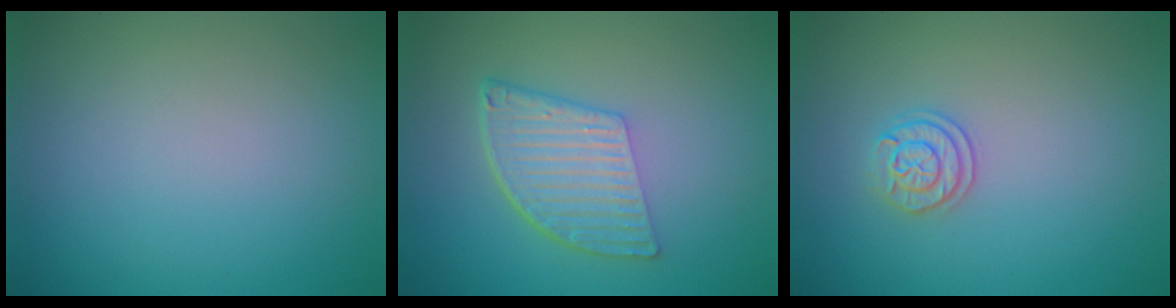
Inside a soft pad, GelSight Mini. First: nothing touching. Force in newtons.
{"total": 5.7, "press": 3.9, "slide": 4.2}
{"total": 1.9, "press": 1.8, "slide": 0.5}